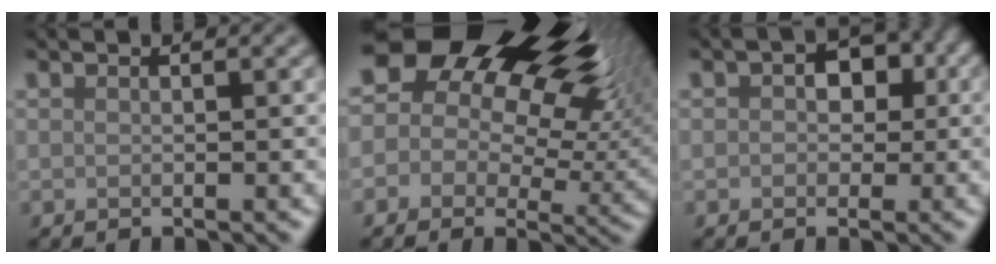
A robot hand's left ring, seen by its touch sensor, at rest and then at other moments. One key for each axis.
{"total": 20.4, "fx": 9.4, "fy": 12.6, "fz": 13.0, "tx": -0.215, "ty": 0.056, "tz": 0.142}
{"total": 3.2, "fx": 0.5, "fy": 2.4, "fz": 2.1, "tx": -0.020, "ty": 0.003, "tz": 0.001}